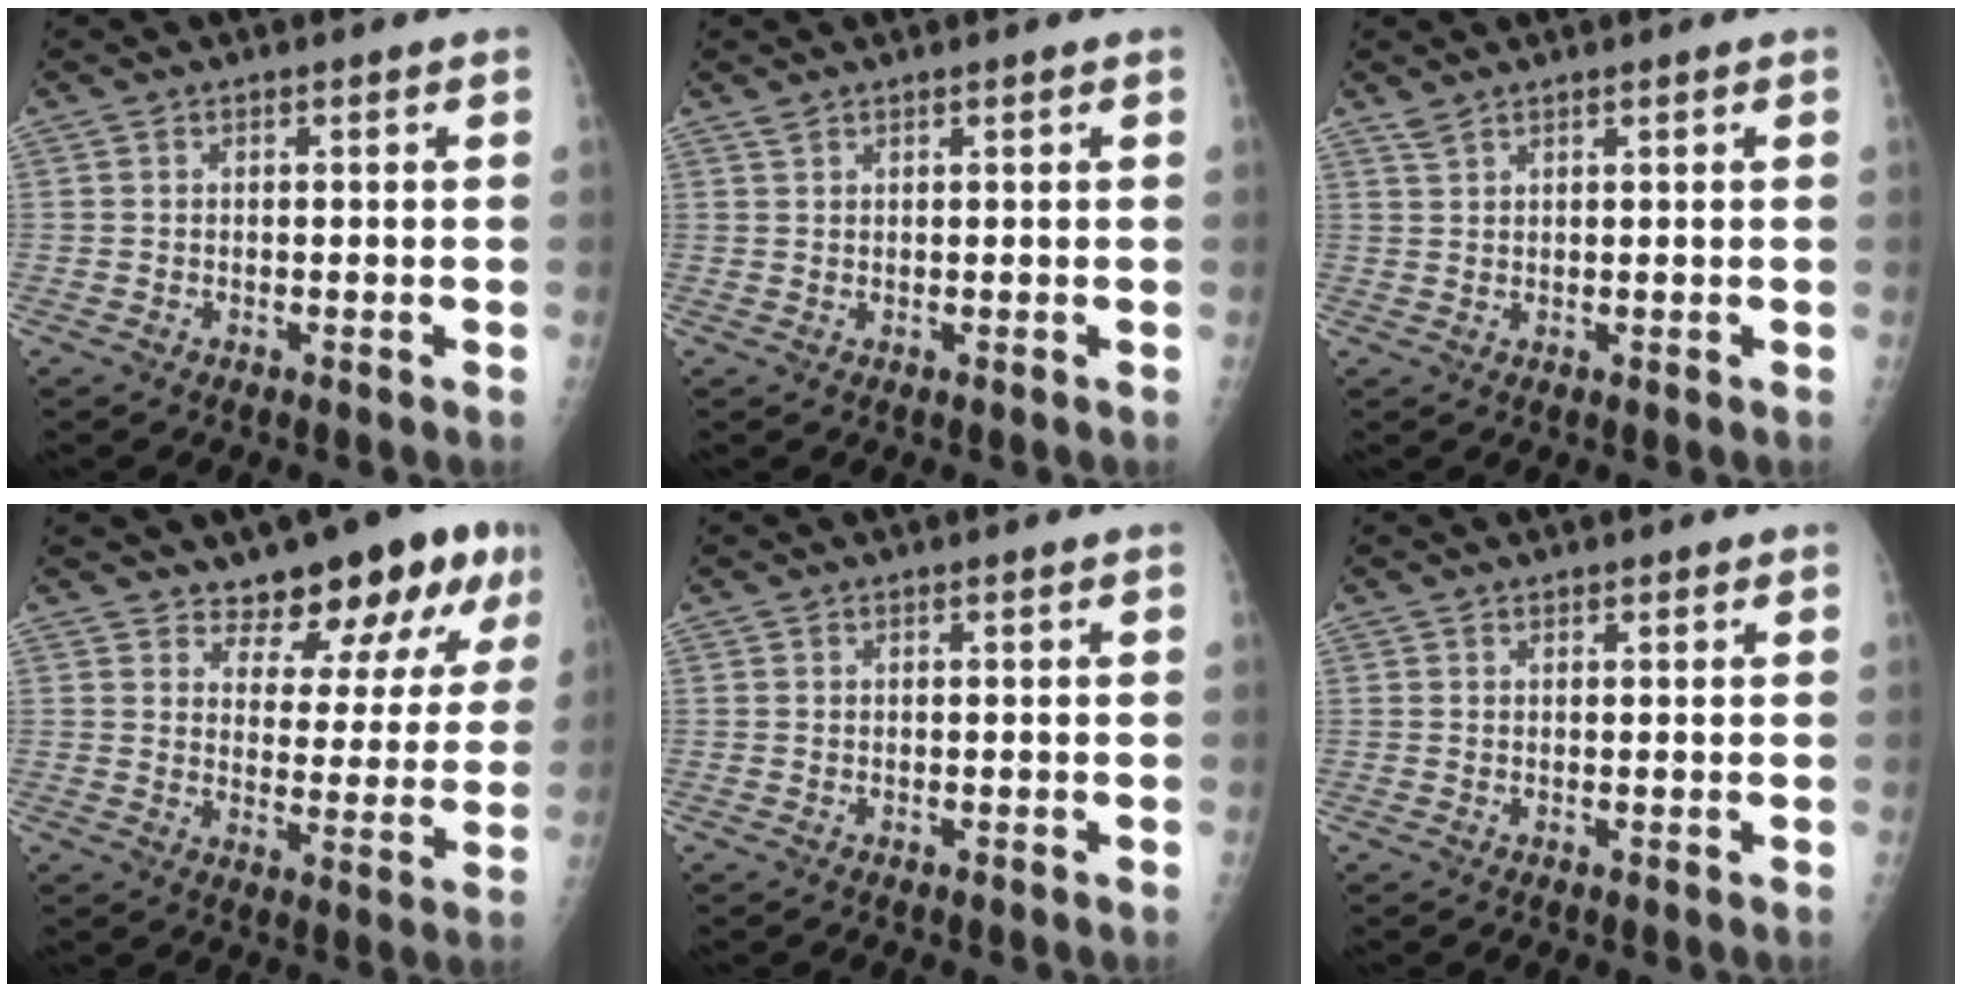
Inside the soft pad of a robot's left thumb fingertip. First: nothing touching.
{"total": 0.8, "force": [0.7, 0.2, 0.4], "torque": [-0.004, 0.002, 0.016]}
{"total": 1.6, "force": [1.4, 0.3, 0.8], "torque": [-0.014, 0.002, 0.032]}
{"total": 12.9, "force": [9.1, 5.2, 7.6], "torque": [-0.059, -0.057, 0.123]}
{"total": 0.0}
{"total": 0.6, "force": [0.5, 0.3, 0.2], "torque": [0.000, -0.003, 0.005]}